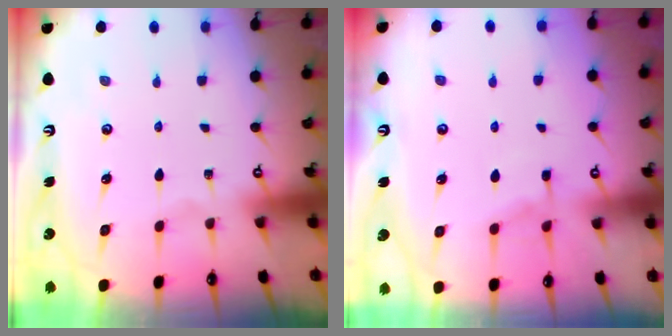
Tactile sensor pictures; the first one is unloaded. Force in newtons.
{"total": 5.2, "press": 5.1, "slide": 0.7}